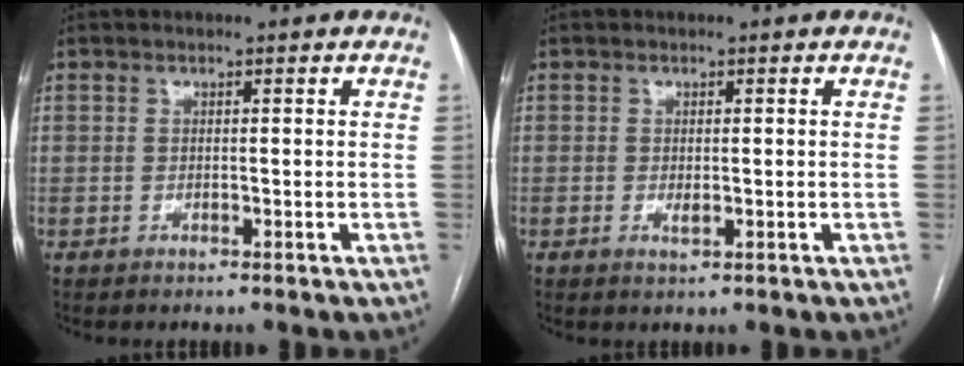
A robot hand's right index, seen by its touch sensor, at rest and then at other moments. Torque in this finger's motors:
{"motor_torque": [-0.20, 0.10, -0.08, -0.06]}